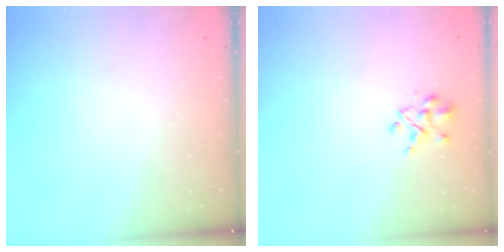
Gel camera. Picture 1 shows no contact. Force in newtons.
{"total": 3.2, "press": 3.1, "slide": 0.6}